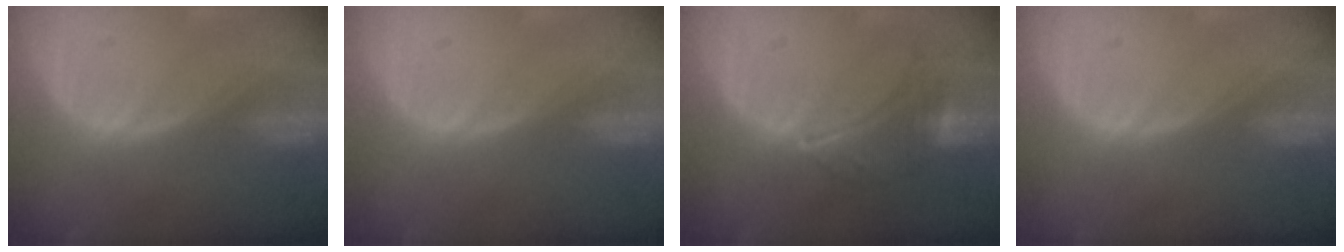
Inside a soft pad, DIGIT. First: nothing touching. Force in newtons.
{"total": 0.0}
{"total": 7.7, "press": 7.1, "slide": 3.0}
{"total": 0.0}